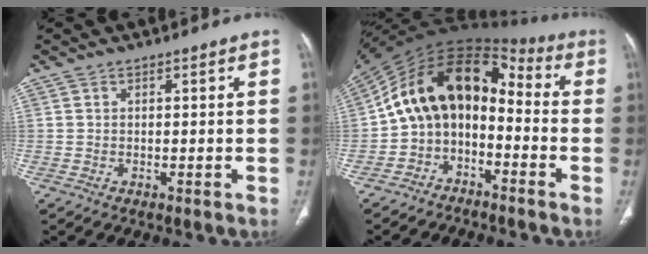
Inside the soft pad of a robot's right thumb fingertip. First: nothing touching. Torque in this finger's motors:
{"motor_torque": [1.65, 3.29, 1.52, -1.23, 0.43]}